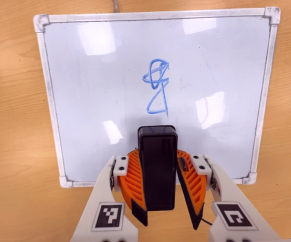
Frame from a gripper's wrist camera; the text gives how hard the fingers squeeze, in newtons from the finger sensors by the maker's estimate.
{"total": 8.6, "left": 8.9, "right": 8.3}